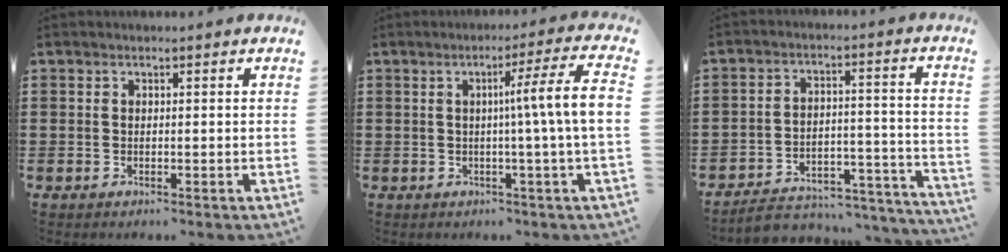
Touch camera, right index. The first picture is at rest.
{"total": 8.0, "force": [0.1, -0.9, 8.0], "torque": [-0.135, -0.011, -0.006]}
{"total": 5.1, "force": [-4.8, 1.3, 1.3], "torque": [-0.021, 0.007, -0.094]}